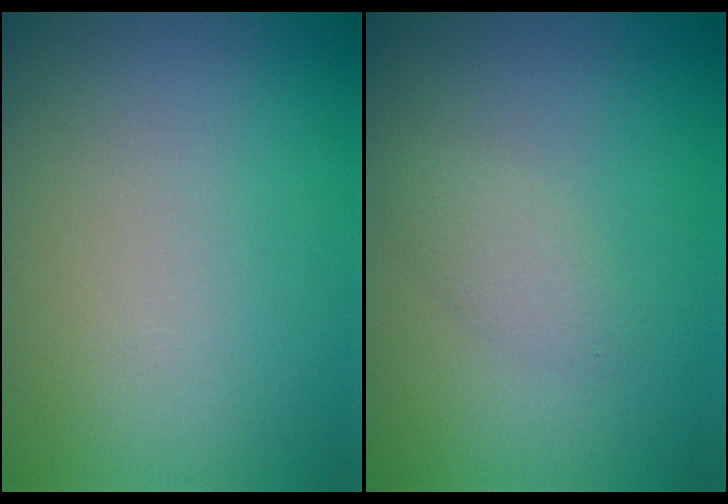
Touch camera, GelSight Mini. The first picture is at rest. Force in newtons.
{"total": 1.7, "press": 1.6, "slide": 0.0}